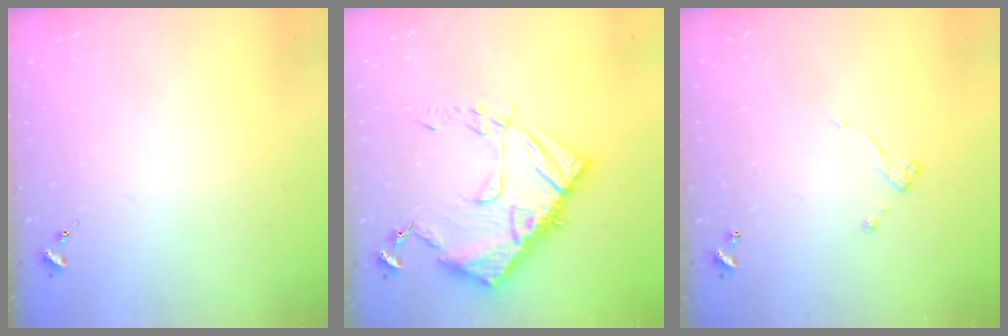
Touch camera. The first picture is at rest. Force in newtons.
{"total": 15.2, "press": 15.1, "slide": 1.4}
{"total": 4.5, "press": 4.5, "slide": 0.5}